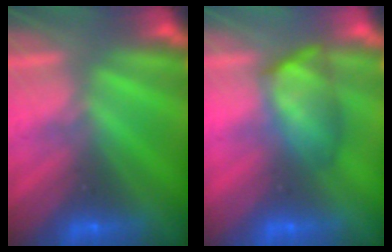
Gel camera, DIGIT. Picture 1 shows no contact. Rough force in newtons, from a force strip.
{"total": 4.5}